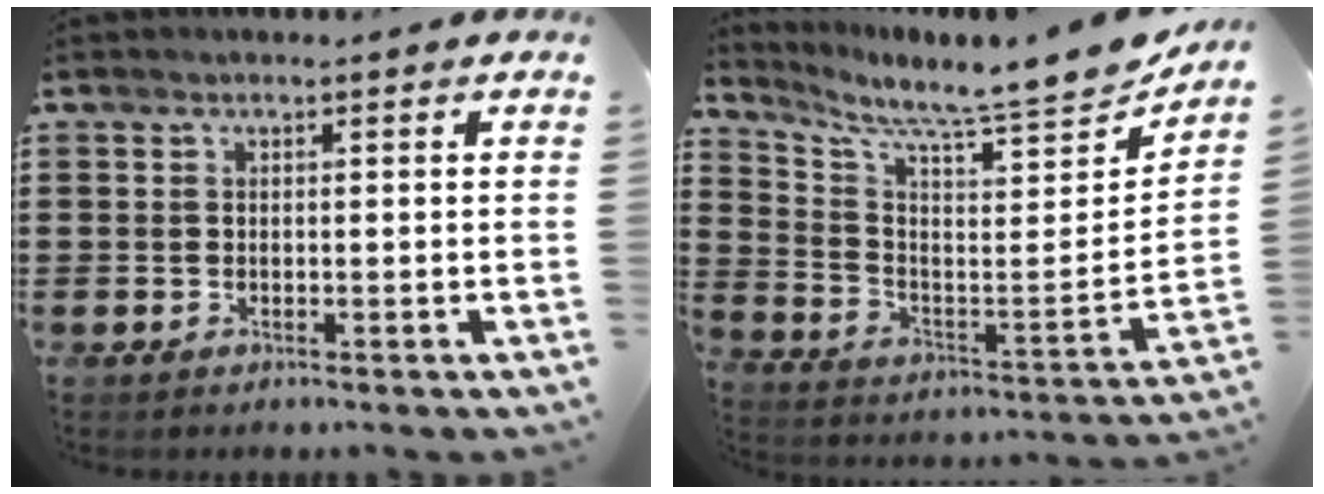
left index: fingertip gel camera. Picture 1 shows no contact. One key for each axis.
{"total": 7.4, "fx": 7.0, "fy": -0.1, "fz": 2.3, "tx": -0.067, "ty": -0.077, "tz": 0.109}